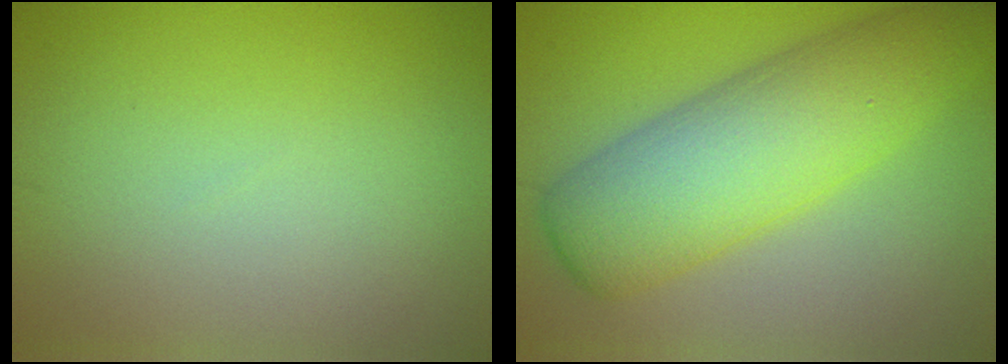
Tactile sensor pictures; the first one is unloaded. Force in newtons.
{"total": 9.0, "press": 9.0, "slide": 0.3}